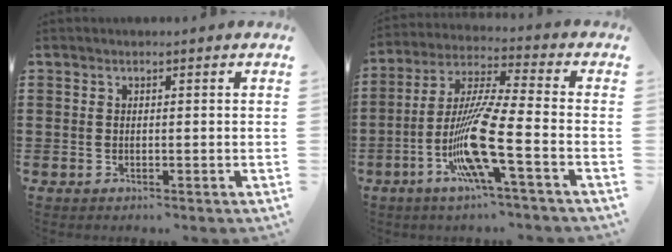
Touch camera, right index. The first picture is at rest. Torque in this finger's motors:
{"motor_torque": [2.14, 0.00, 0.71, 0.14]}